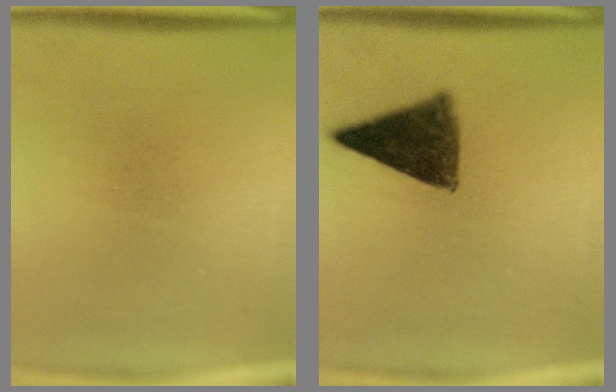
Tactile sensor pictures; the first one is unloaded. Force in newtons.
{"total": 10.4}